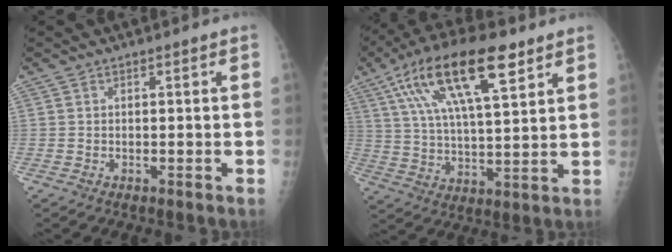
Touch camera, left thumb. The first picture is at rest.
{"total": 19.6, "force": [9.9, 6.7, 15.6], "torque": [-0.272, -0.007, 0.176]}